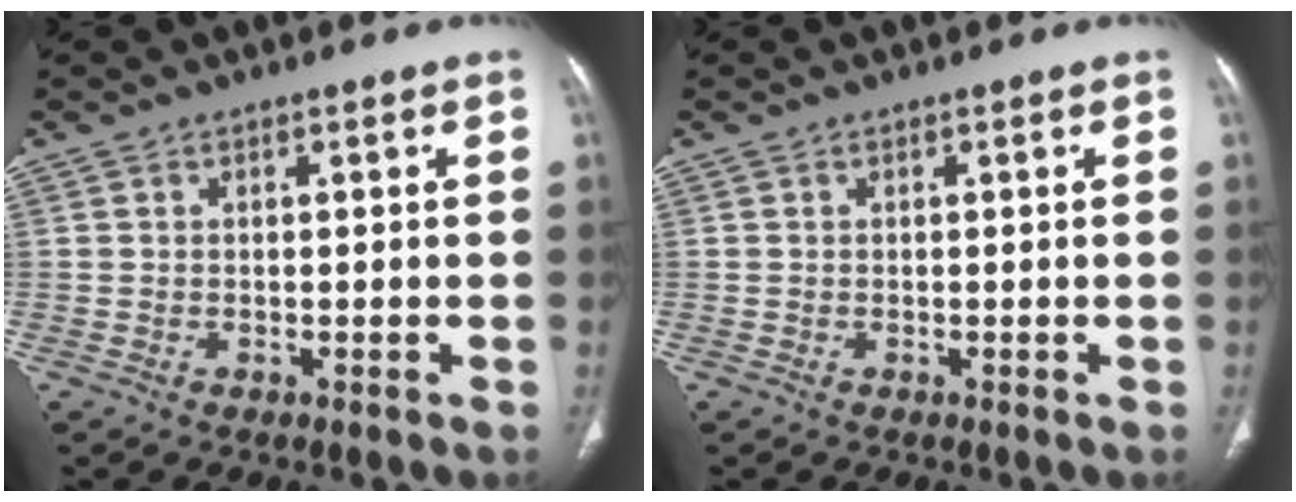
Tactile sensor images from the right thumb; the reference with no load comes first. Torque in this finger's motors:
{"motor_torque": [0.00, 0.02, 0.16, -0.15, 0.02]}